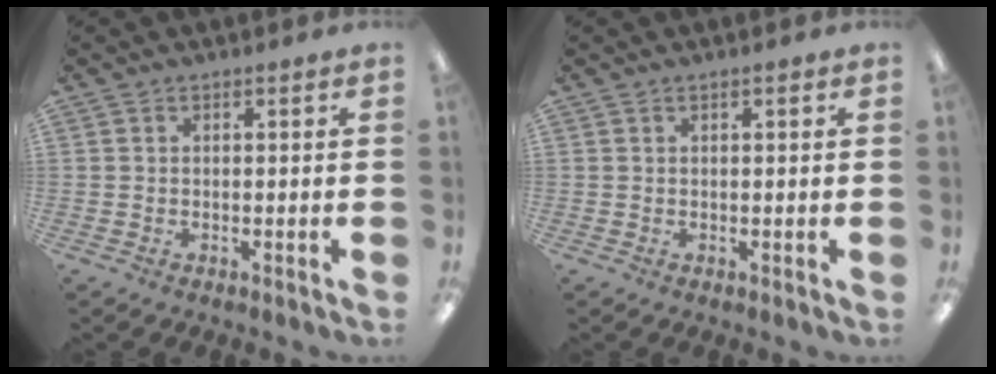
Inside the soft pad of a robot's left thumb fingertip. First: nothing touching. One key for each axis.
{"total": 0.8, "fx": 0.4, "fy": 0.1, "fz": 0.7, "tx": -0.013, "ty": 0.001, "tz": 0.006}